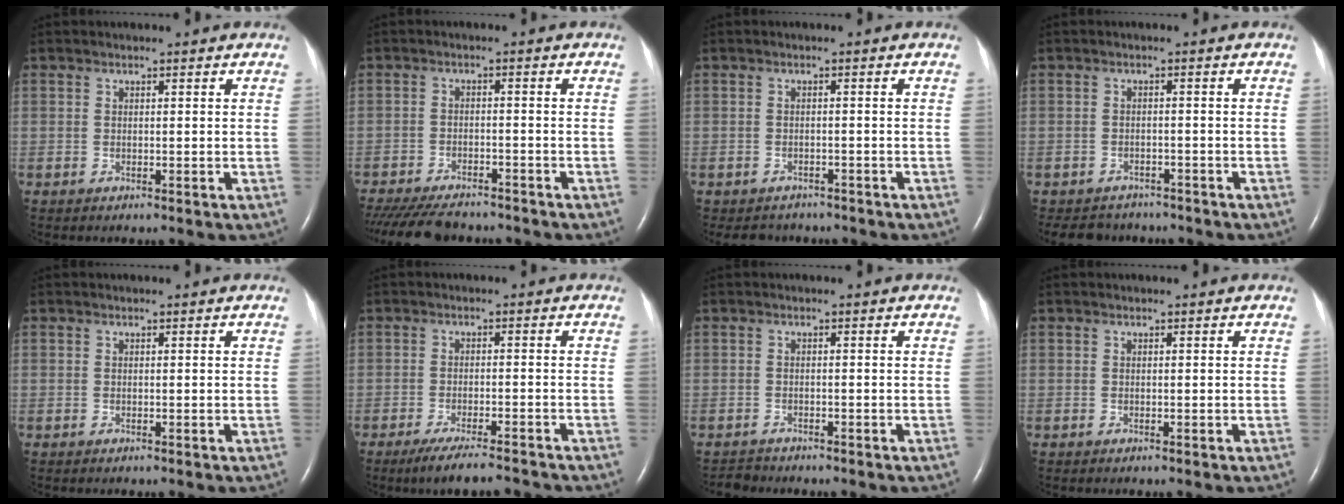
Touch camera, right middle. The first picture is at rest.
{"total": 12.4, "force": [-10.8, 3.5, 5.0], "torque": [-0.102, -0.016, -0.158]}
{"total": 3.6, "force": [-3.3, 1.6, 0.0], "torque": [-0.002, 0.000, -0.045]}
{"total": 6.2, "force": [-5.7, 2.5, 0.4], "torque": [-0.009, 0.001, -0.075]}
{"total": 0.0}
{"total": 8.3, "force": [-7.2, 0.8, 4.0], "torque": [-0.064, -0.016, -0.115]}
{"total": 1.5, "force": [-1.5, 0.2, -0.4], "torque": [0.003, -0.008, -0.025]}
{"total": 0.0}